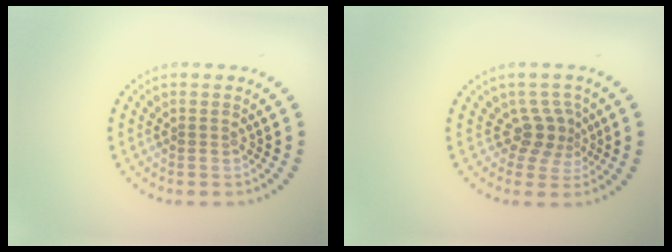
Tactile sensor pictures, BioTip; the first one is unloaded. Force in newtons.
{"total": 2.6, "press": 1.8, "slide": 1.8}